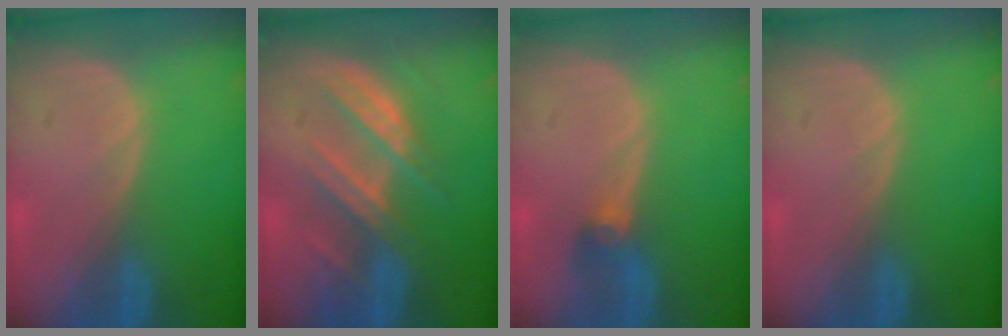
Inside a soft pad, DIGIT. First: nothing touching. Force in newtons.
{"total": 7.7, "press": 7.2, "slide": 2.8}
{"total": 2.9, "press": 2.6, "slide": 1.4}
{"total": 0.0}